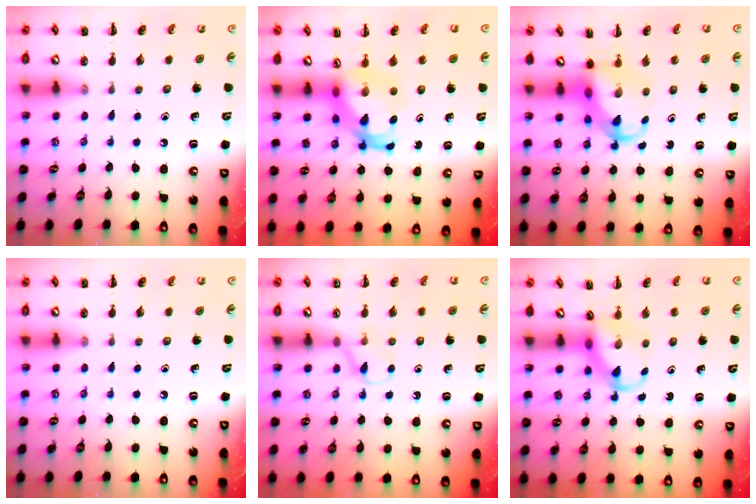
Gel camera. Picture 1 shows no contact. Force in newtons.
{"total": 5.6, "press": 5.4, "slide": 1.5}
{"total": 5.5, "press": 5.5, "slide": 0.5}
{"total": 0.0}
{"total": 4.7, "press": 4.5, "slide": 1.2}
{"total": 4.6, "press": 4.6, "slide": 0.1}